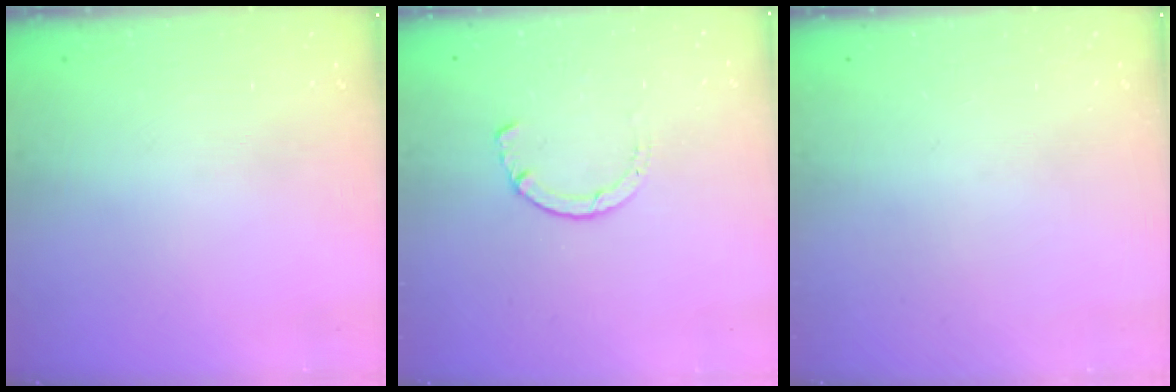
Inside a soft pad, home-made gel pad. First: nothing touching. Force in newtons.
{"total": 1.5, "press": 1.5, "slide": 0.3}
{"total": 0.0}